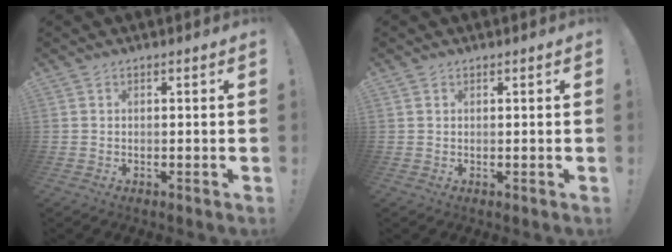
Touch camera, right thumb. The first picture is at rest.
{"total": 0.7, "force": [0.6, 0.5, 0.1], "torque": [0.004, -0.003, 0.010]}